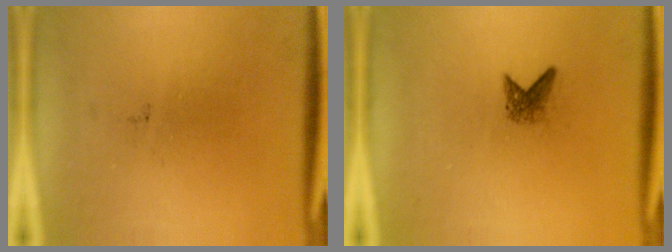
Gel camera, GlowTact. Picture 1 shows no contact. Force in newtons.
{"total": 1.6}